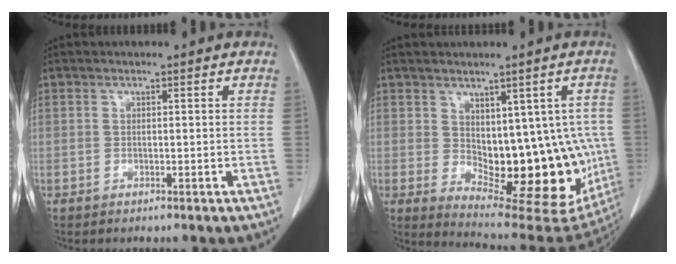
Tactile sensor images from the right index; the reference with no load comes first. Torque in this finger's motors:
{"motor_torque": [0.55, -0.06, 0.31, 0.06]}